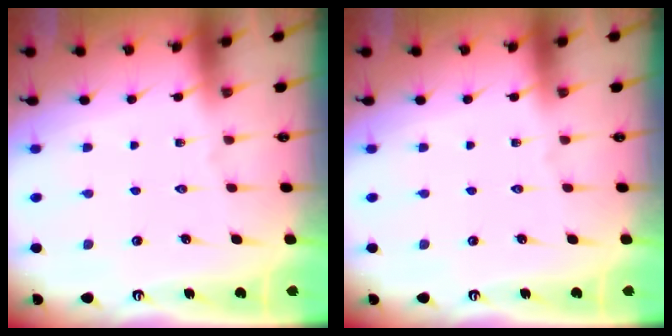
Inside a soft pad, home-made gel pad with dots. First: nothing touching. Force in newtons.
{"total": 0.0}